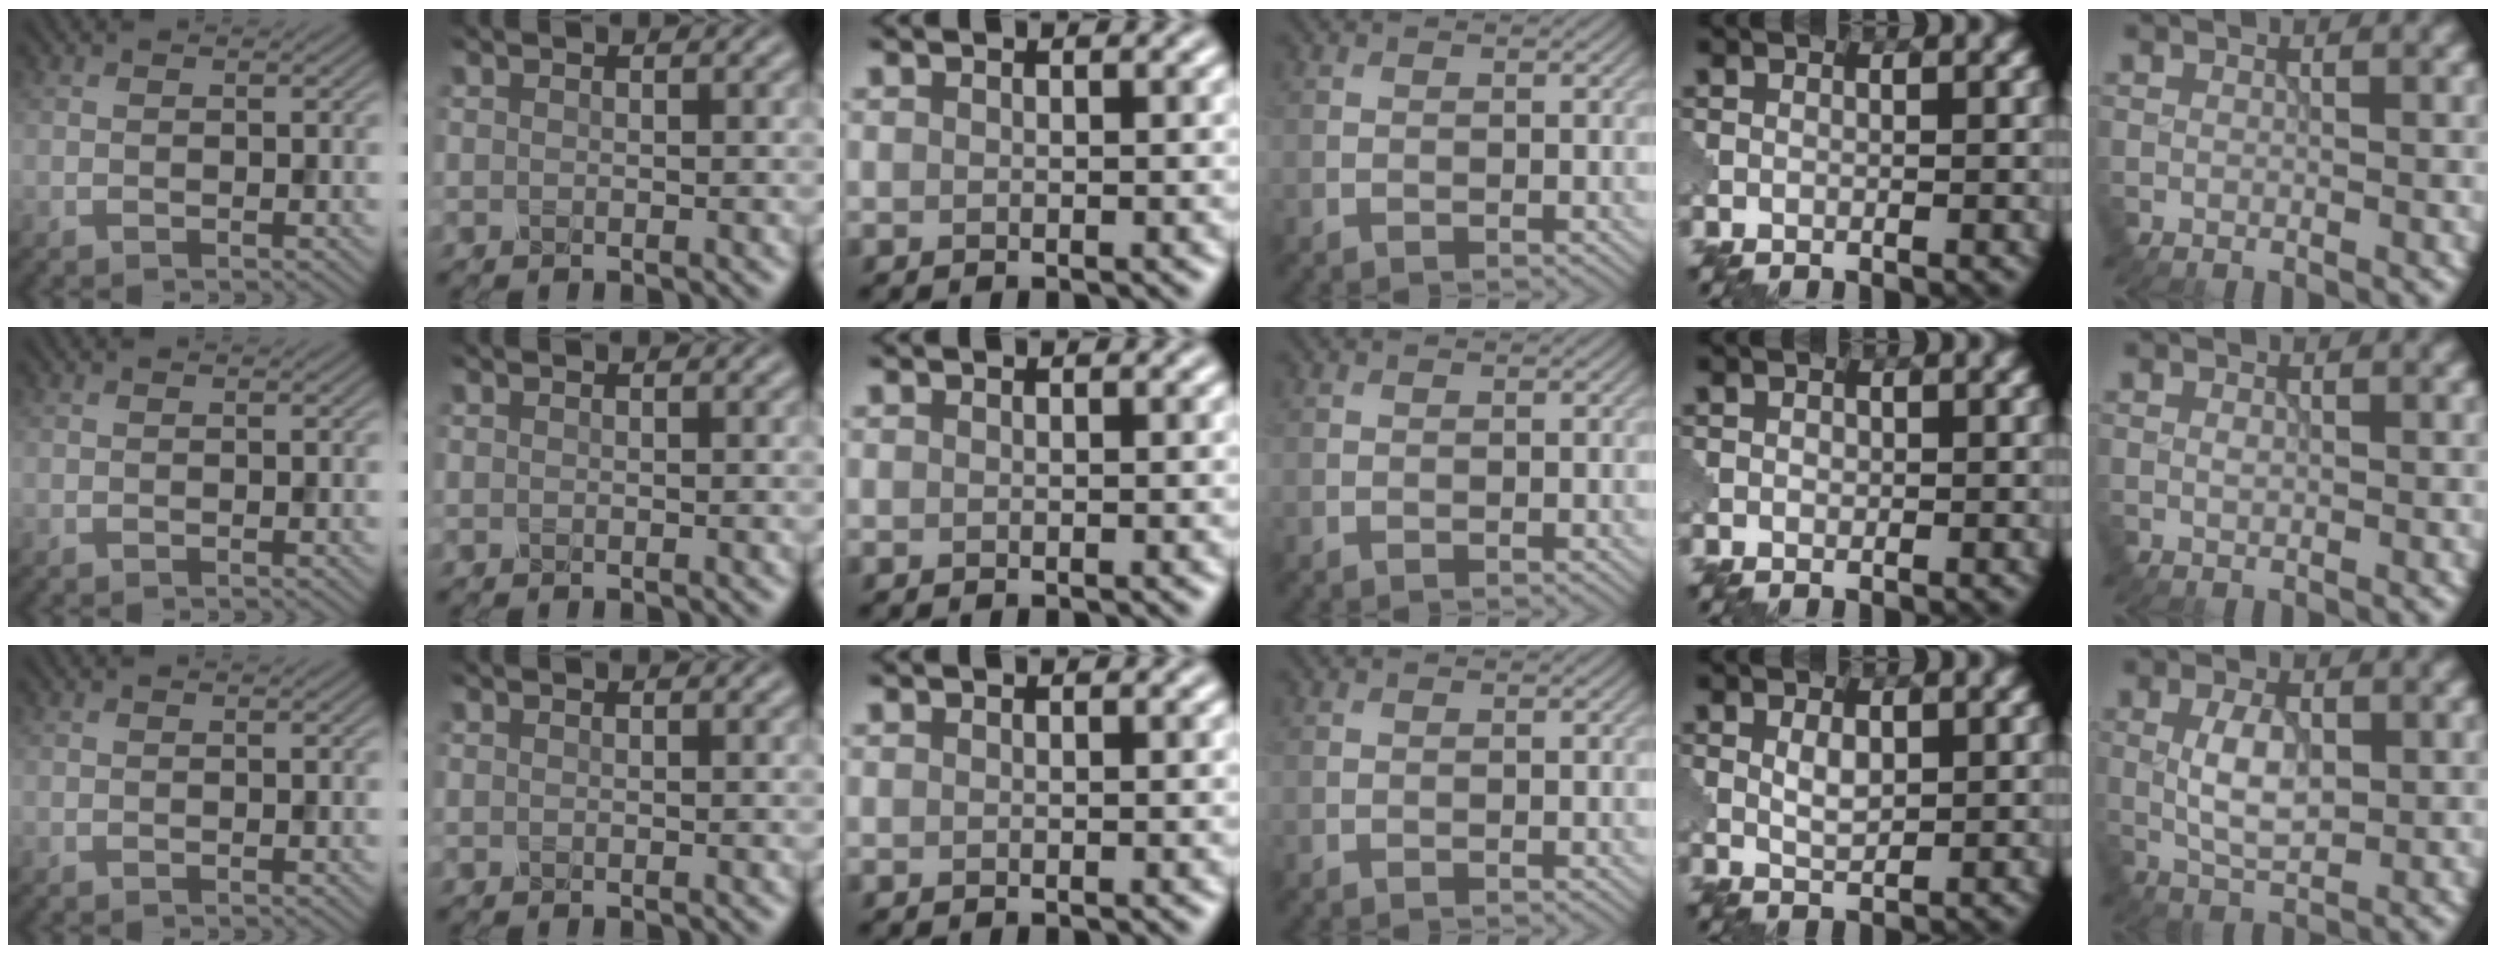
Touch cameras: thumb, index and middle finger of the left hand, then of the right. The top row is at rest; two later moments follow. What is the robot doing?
{"motion": "close", "object": "eyeshadow palette"}